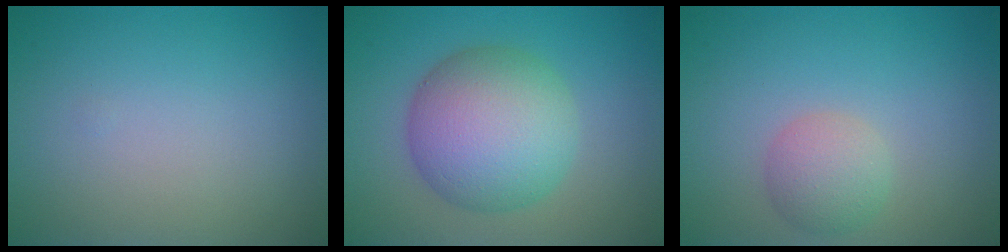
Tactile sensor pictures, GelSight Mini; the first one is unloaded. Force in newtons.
{"total": 8.4, "press": 8.4, "slide": 0.1}
{"total": 2.7, "press": 2.6, "slide": 0.2}